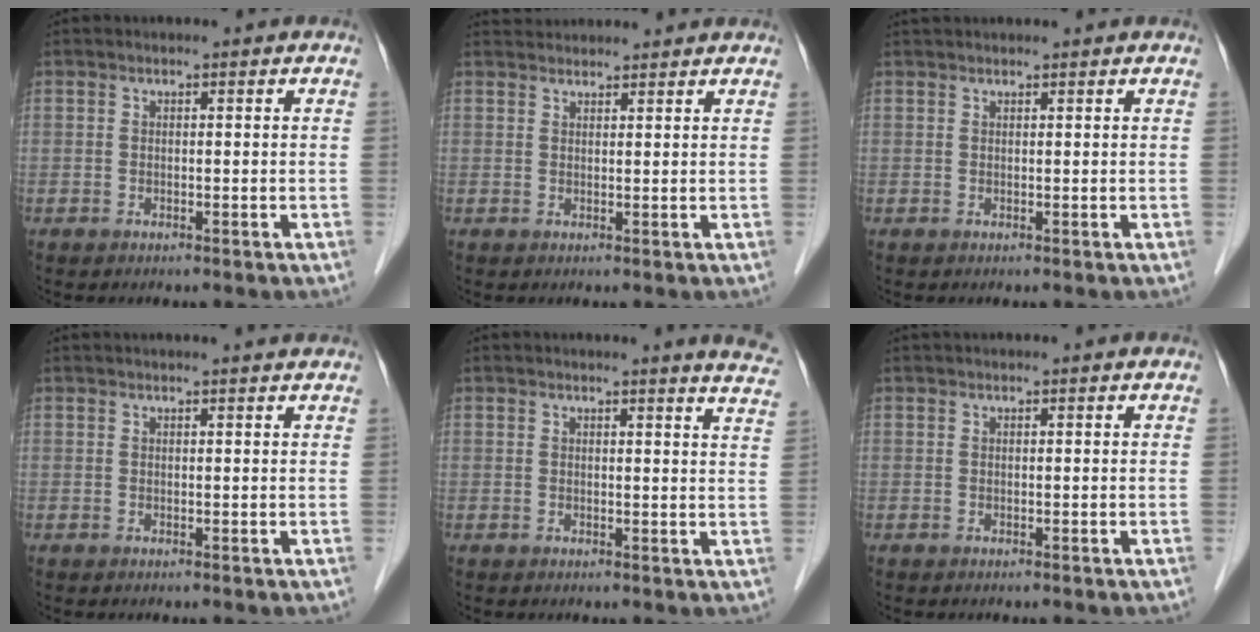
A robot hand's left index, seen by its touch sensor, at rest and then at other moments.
{"total": 5.2, "force": [5.2, 0.6, 0.6], "torque": [-0.010, 0.038, 0.070]}
{"total": 2.7, "force": [2.6, 0.1, 0.9], "torque": [-0.008, 0.034, 0.042]}
{"total": 5.7, "force": [5.3, -0.1, 2.0], "torque": [-0.024, 0.027, 0.055]}
{"total": 7.9, "force": [7.4, -0.4, 2.8], "torque": [-0.023, -0.043, 0.054]}
{"total": 2.4, "force": [2.2, 0.0, 0.9], "torque": [-0.008, 0.030, 0.034]}